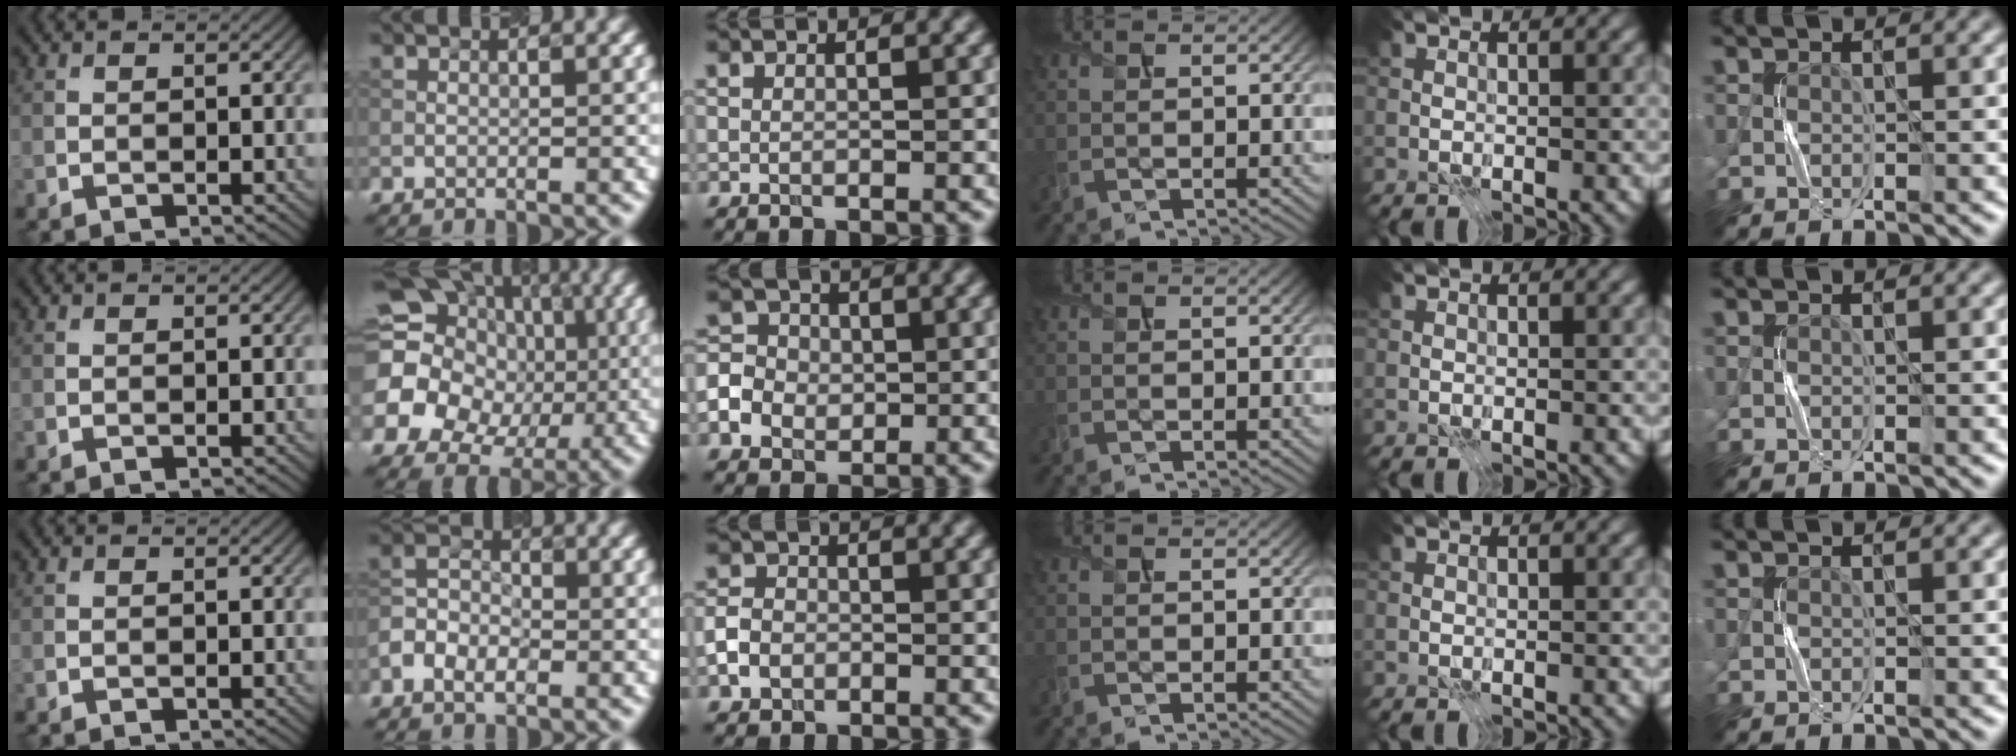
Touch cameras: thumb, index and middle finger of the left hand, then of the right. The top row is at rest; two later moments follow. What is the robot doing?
{"motion": "press", "object": "gel pad"}